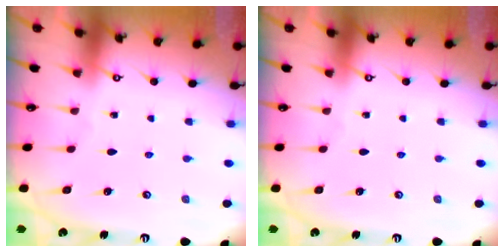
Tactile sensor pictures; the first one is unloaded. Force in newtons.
{"total": 0.0}